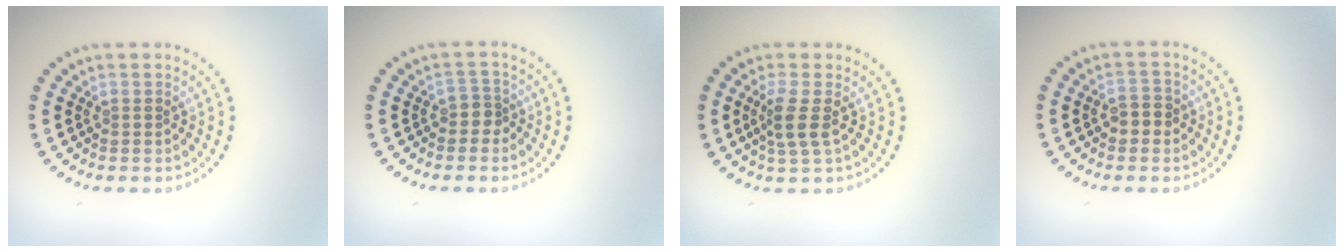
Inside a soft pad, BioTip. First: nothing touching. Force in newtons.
{"total": 1.4, "press": 1.1, "slide": 0.9}
{"total": 2.4, "press": 1.9, "slide": 1.5}
{"total": 1.8, "press": 1.8, "slide": 0.2}